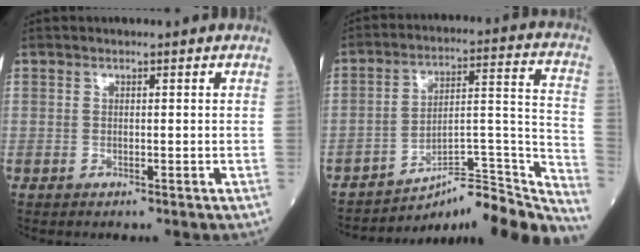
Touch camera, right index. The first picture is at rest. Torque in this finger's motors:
{"motor_torque": [0.16, -0.22, 0.11, 0.06]}